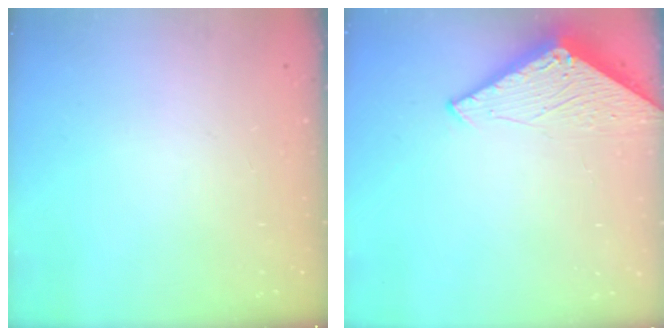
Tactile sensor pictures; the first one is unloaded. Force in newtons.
{"total": 2.8, "press": 2.8, "slide": 0.2}